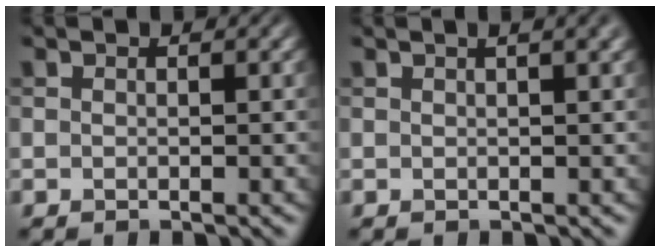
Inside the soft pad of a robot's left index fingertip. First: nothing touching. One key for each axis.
{"total": 3.7, "fx": 1.8, "fy": 1.5, "fz": 2.9, "tx": -0.012, "ty": 0.012, "tz": 0.004}